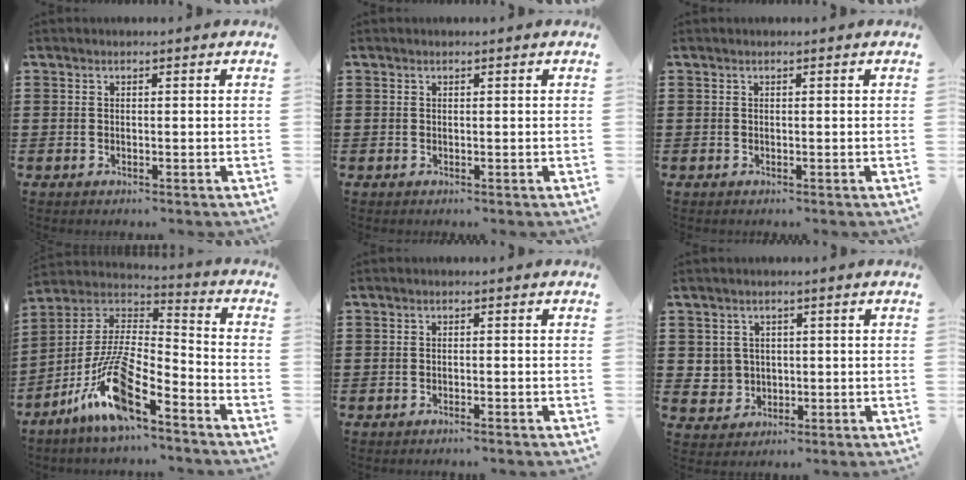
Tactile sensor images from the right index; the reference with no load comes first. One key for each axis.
{"total": 0.0}
{"total": 0.0}
{"total": 12.8, "fx": -8.5, "fy": 3.0, "fz": 9.2, "tx": -0.200, "ty": -0.001, "tz": -0.164}
{"total": 0.8, "fx": -0.7, "fy": -0.2, "fz": 0.3, "tx": -0.007, "ty": -0.001, "tz": -0.015}
{"total": 3.4, "fx": 0.6, "fy": 3.3, "fz": 0.4, "tx": -0.023, "ty": 0.012, "tz": 0.010}